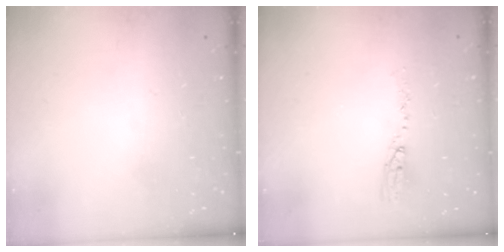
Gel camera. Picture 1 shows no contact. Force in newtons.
{"total": 5.6, "press": 5.6, "slide": 0.4}